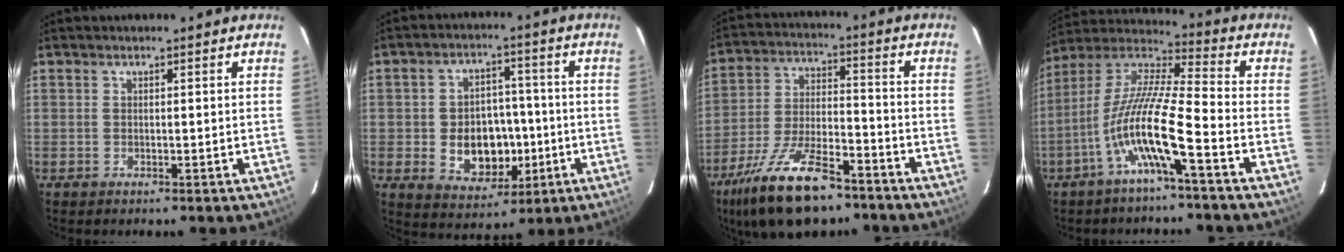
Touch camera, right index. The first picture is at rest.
{"total": 11.5, "force": [-2.4, 8.5, 7.3], "torque": [-0.151, 0.012, -0.016]}
{"total": 18.5, "force": [-12.9, 6.6, 11.5], "torque": [-0.231, -0.023, -0.223]}
{"total": 13.1, "force": [-5.8, 0.7, 11.8], "torque": [-0.223, -0.001, -0.115]}